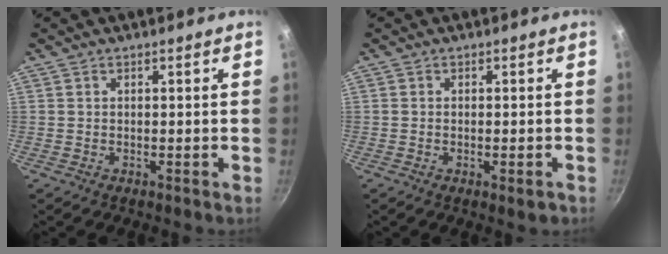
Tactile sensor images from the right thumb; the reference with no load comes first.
{"total": 2.3, "force": [-1.0, 0.6, 2.1], "torque": [-0.035, -0.003, -0.017]}